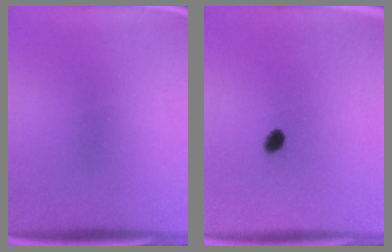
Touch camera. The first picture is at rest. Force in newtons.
{"total": 1.7}